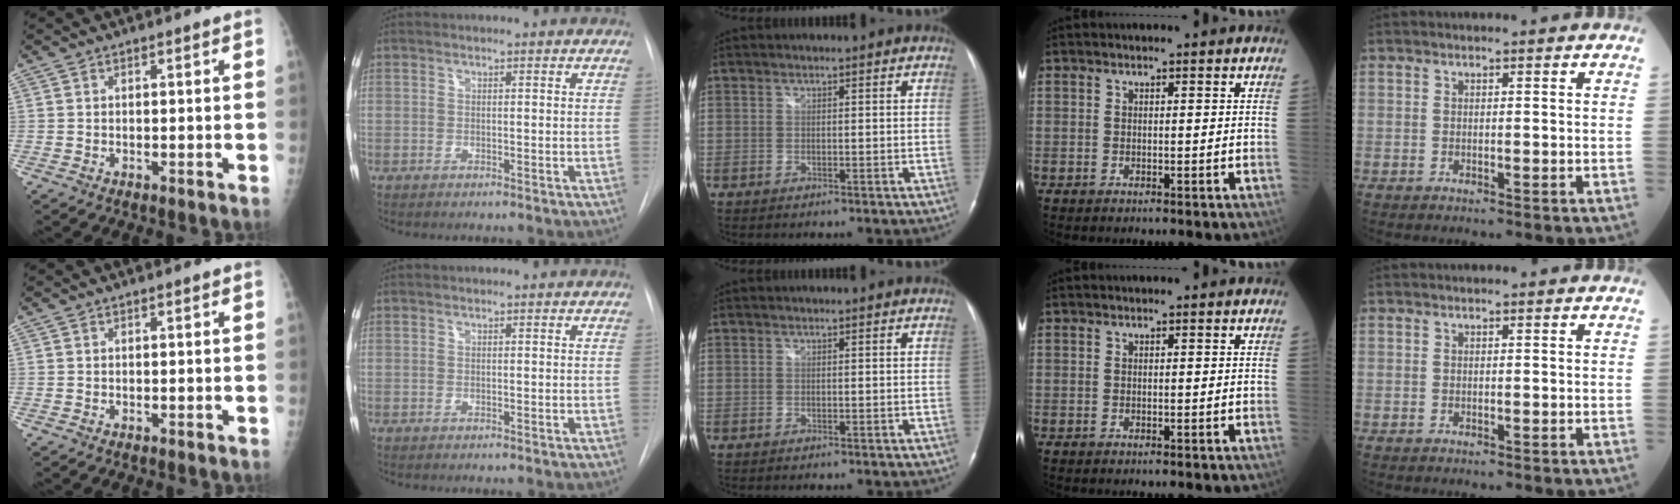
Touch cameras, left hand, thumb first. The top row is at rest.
{}